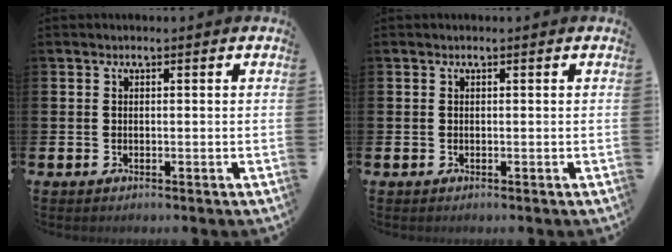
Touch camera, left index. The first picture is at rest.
{"total": 0.0}